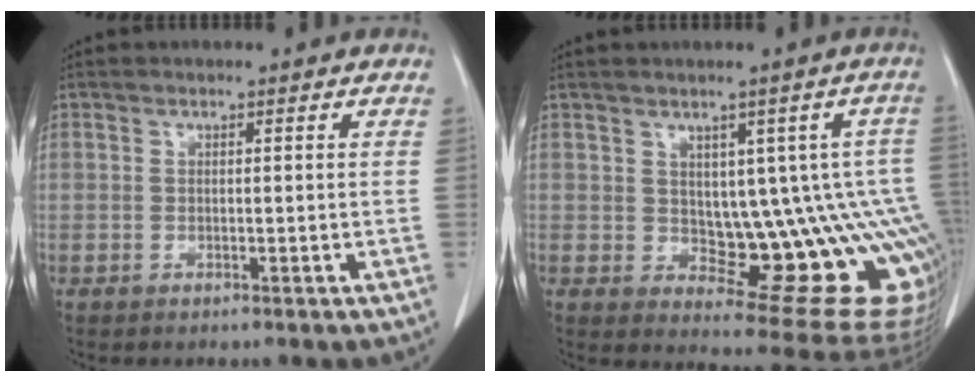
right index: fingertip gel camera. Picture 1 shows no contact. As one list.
[{"total": 13.8, "force": [-0.7, 6.2, 12.3], "torque": [-0.102, 0.015, 0.008]}]